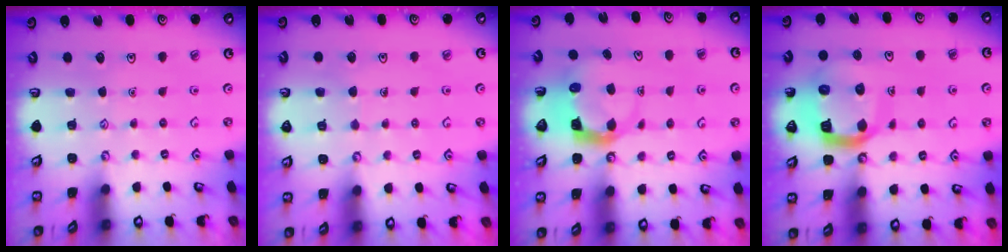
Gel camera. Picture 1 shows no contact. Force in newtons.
{"total": 5.3, "press": 5.3, "slide": 0.4}
{"total": 4.1, "press": 4.1, "slide": 0.3}
{"total": 14.0, "press": 13.9, "slide": 1.6}